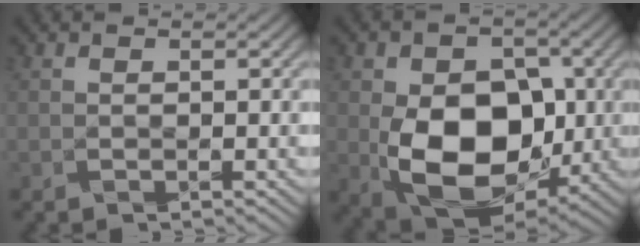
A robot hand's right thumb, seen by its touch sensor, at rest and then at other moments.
{"total": 13.4, "force": [-2.0, 9.0, 9.8], "torque": [-0.169, -0.013, -0.035]}